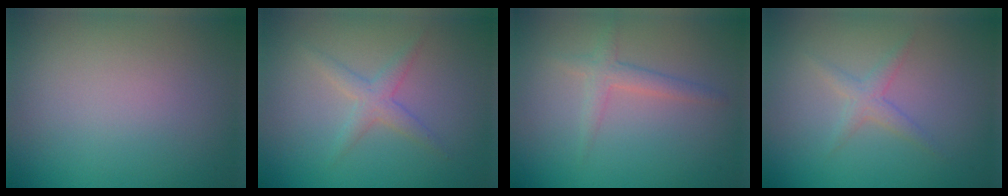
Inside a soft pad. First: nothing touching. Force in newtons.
{"total": 2.0, "press": 2.0, "slide": 0.0}
{"total": 1.2, "press": 1.2, "slide": 0.1}
{"total": 1.6, "press": 1.6, "slide": 0.1}